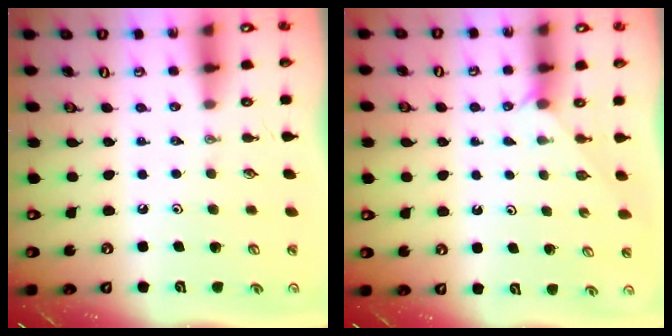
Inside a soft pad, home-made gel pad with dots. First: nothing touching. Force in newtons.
{"total": 1.5, "press": 1.5, "slide": 0.3}